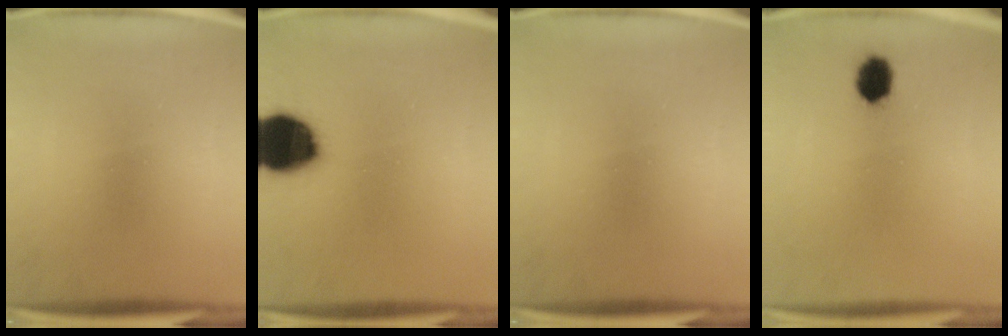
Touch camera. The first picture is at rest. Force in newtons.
{"total": 17.1}
{"total": 0.0}
{"total": 5.1}